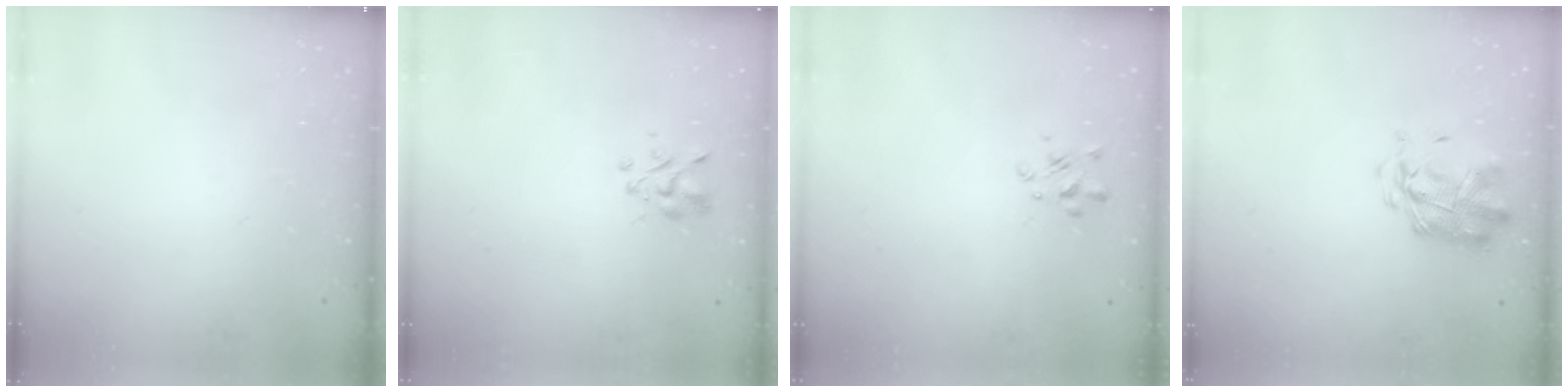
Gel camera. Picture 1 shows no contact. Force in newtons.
{"total": 2.4, "press": 2.2, "slide": 1.0}
{"total": 2.7, "press": 2.4, "slide": 1.2}
{"total": 2.8, "press": 2.7, "slide": 0.6}